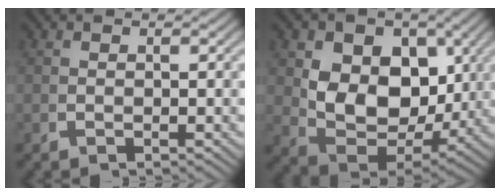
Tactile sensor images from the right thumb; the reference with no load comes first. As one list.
[{"total": 11.0, "force": [1.2, 7.6, 8.0], "torque": [-0.160, -0.046, 0.037]}]